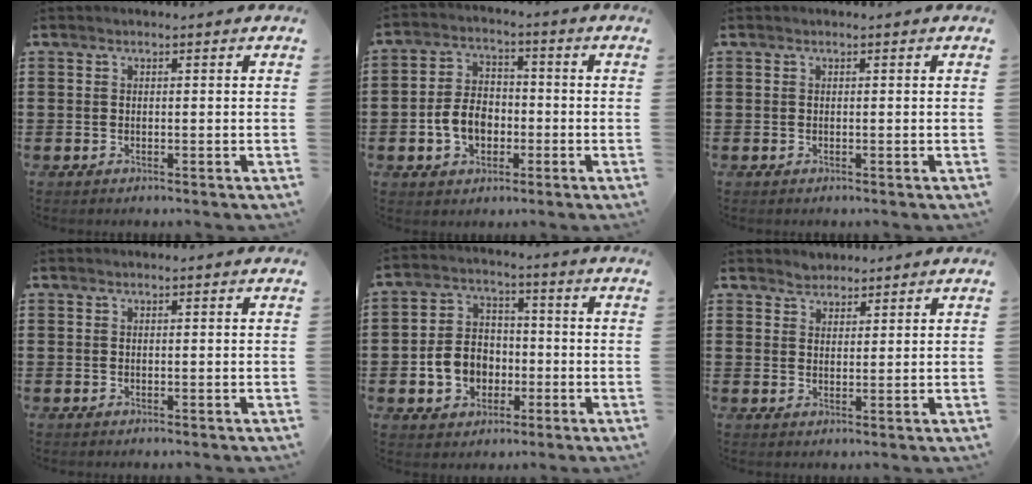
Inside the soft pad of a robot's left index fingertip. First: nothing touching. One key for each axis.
{"total": 6.5, "fx": -1.9, "fy": 4.6, "fz": 4.2, "tx": -0.099, "ty": 0.006, "tz": -0.040}
{"total": 0.0}
{"total": 0.0}
{"total": 7.3, "fx": -1.9, "fy": 6.2, "fz": 3.5, "tx": -0.079, "ty": 0.015, "tz": -0.038}
{"total": 2.0, "fx": 1.8, "fy": 0.8, "fz": -0.2, "tx": -0.002, "ty": 0.002, "tz": 0.037}